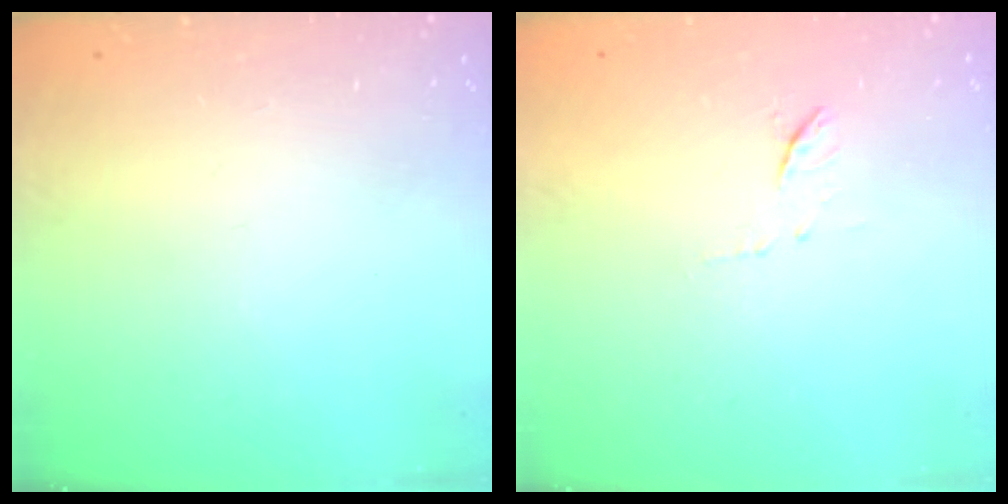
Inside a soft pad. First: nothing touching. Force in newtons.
{"total": 6.3, "press": 6.3, "slide": 0.7}